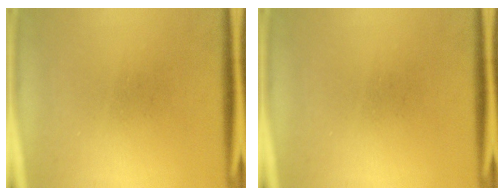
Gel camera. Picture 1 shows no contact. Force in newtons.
{"total": 0.0}